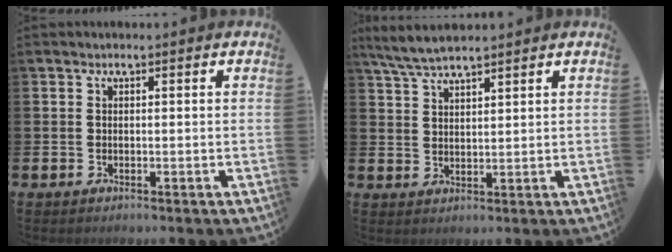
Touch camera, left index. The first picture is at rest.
{"total": 5.0, "force": [4.6, 0.5, 1.9], "torque": [-0.052, -0.011, 0.084]}